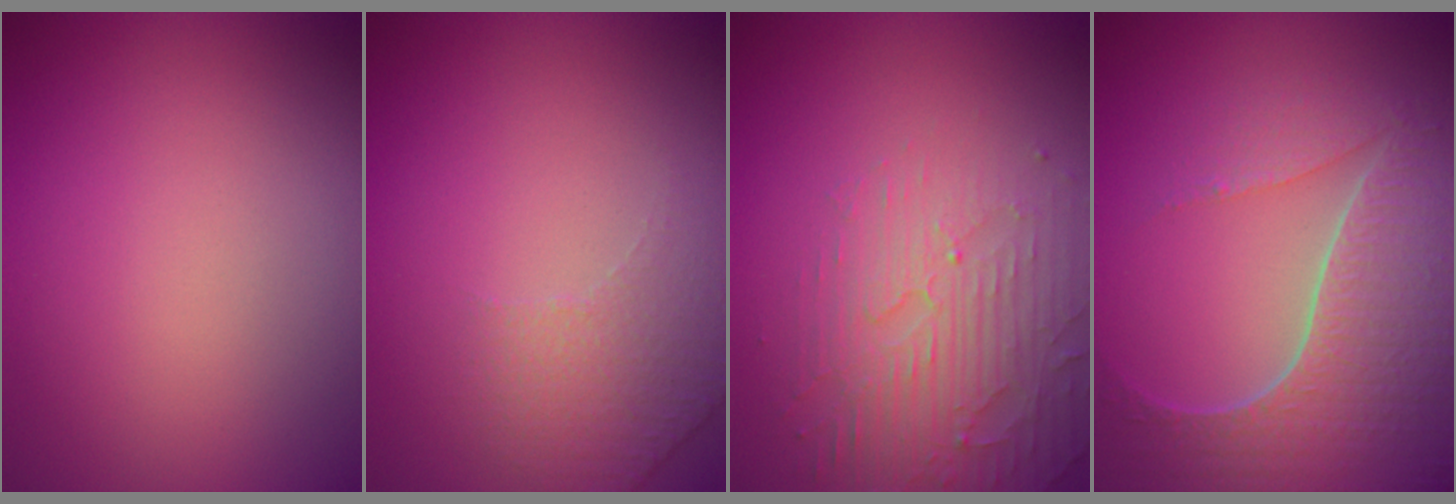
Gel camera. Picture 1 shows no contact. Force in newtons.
{"total": 1.7, "press": 1.3, "slide": 1.1}
{"total": 4.7, "press": 3.4, "slide": 3.3}
{"total": 7.7, "press": 5.7, "slide": 5.2}